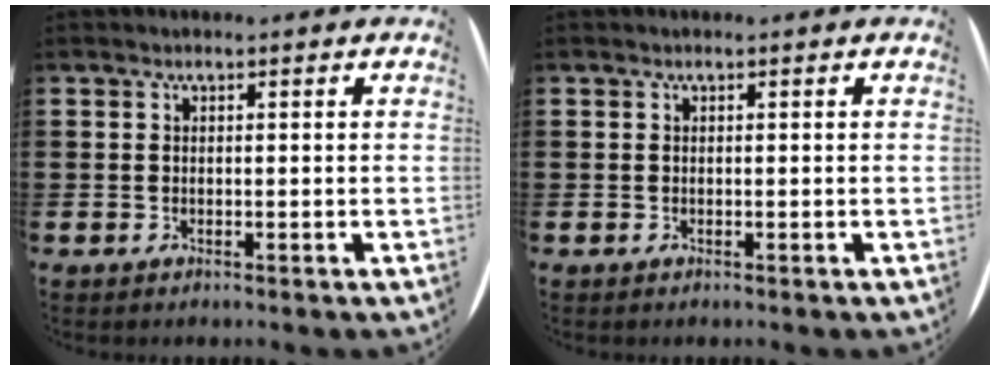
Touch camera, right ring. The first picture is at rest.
{"total": 0.0}